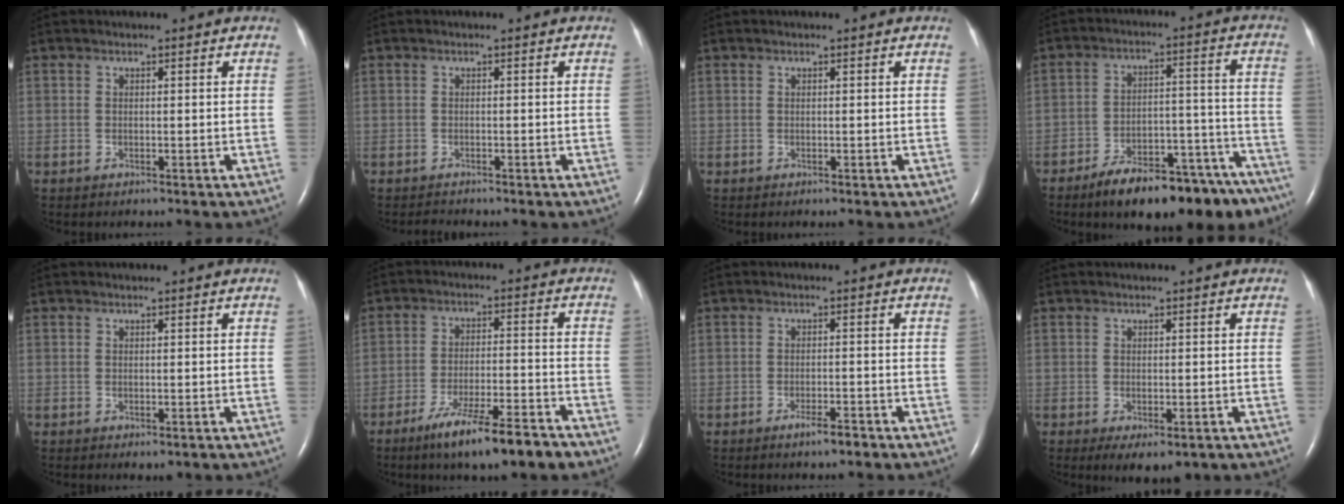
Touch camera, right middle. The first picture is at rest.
{"total": 0.8, "force": [-0.8, 0.0, -0.1], "torque": [-0.004, -0.006, -0.011]}
{"total": 0.0}
{"total": 19.5, "force": [-15.7, 5.8, 9.9], "torque": [-0.078, 0.043, -0.223]}
{"total": 0.7, "force": [-0.2, 0.3, 0.6], "torque": [-0.010, -0.005, 0.002]}
{"total": 11.2, "force": [-8.0, 1.1, 7.8], "torque": [-0.132, -0.021, -0.132]}
{"total": 2.6, "force": [-1.9, 0.3, 1.7], "torque": [-0.034, -0.002, -0.032]}
{"total": 4.3, "force": [-2.1, 1.6, 3.3], "torque": [-0.047, -0.010, -0.021]}